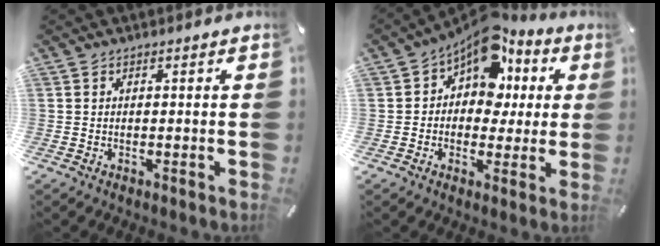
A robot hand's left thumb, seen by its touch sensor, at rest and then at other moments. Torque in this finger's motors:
{"motor_torque": [2.22, 2.78, 0.29, -0.31, 0.35]}